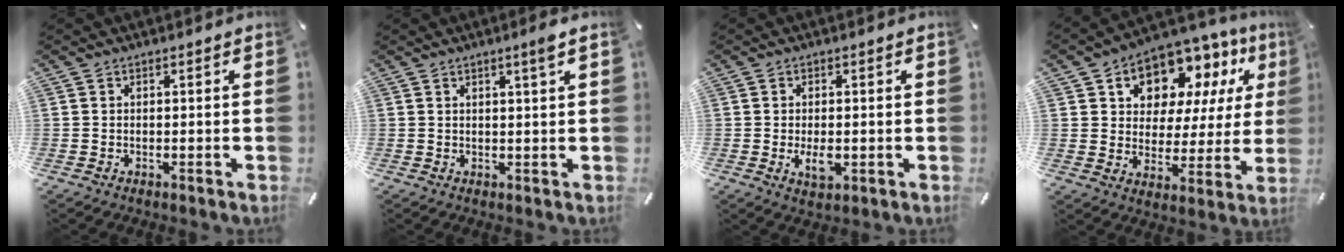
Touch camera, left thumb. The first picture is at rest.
{"total": 2.5, "force": [1.4, 0.0, 2.0], "torque": [-0.041, -0.002, 0.023]}
{"total": 4.3, "force": [-0.6, 2.2, 3.6], "torque": [-0.076, -0.009, -0.016]}
{"total": 11.2, "force": [7.5, 7.6, 3.4], "torque": [-0.062, -0.066, 0.136]}